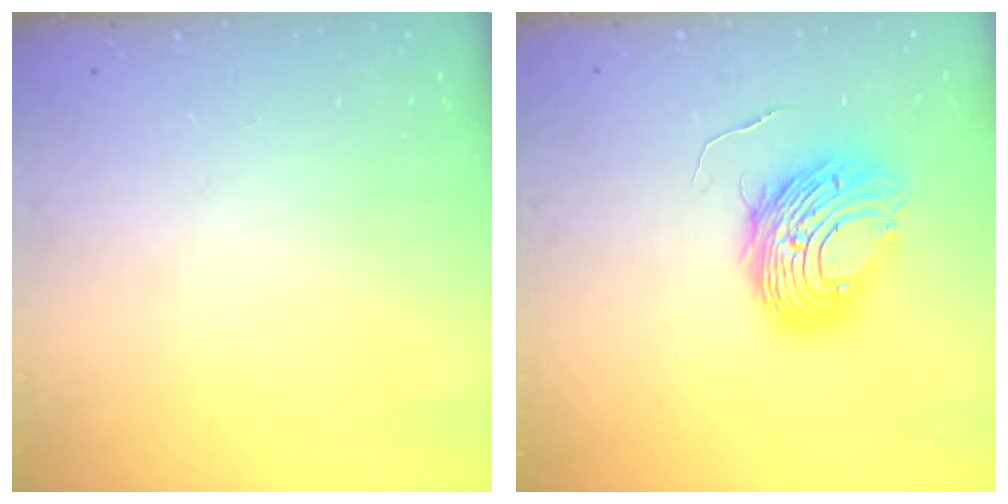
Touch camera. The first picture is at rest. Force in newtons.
{"total": 10.3, "press": 10.3, "slide": 1.0}